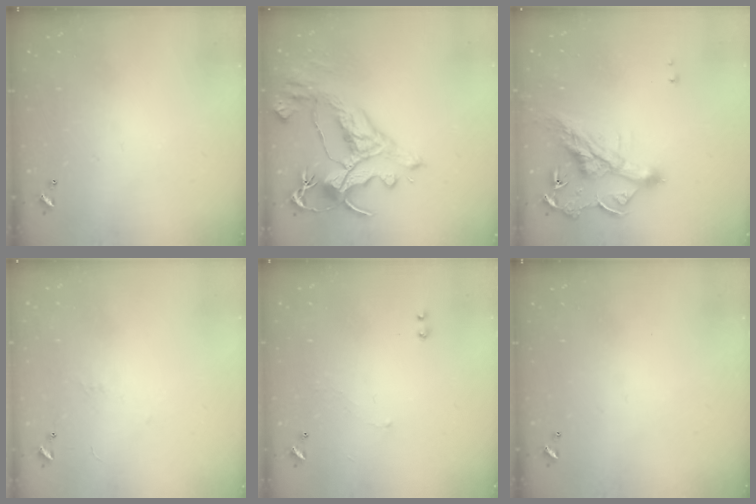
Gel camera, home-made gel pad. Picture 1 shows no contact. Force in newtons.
{"total": 6.9, "press": 6.7, "slide": 1.7}
{"total": 10.0, "press": 9.9, "slide": 1.1}
{"total": 6.0, "press": 6.0, "slide": 0.7}
{"total": 2.0, "press": 1.9, "slide": 0.7}
{"total": 0.0}